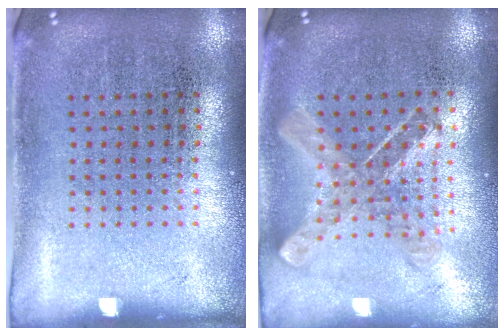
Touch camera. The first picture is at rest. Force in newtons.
{"total": 0.9, "press": 0.9, "slide": 0.1}